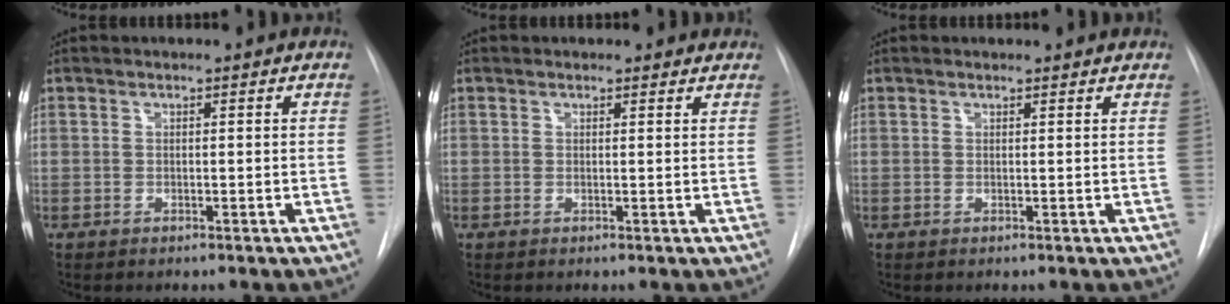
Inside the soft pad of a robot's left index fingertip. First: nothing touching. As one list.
[{"total": 2.2, "force": [1.9, 0.9, 0.2], "torque": [-0.002, 0.001, 0.011]}, {"total": 2.5, "force": [2.4, 0.5, 0.4], "torque": [-0.014, 0.011, 0.022]}]